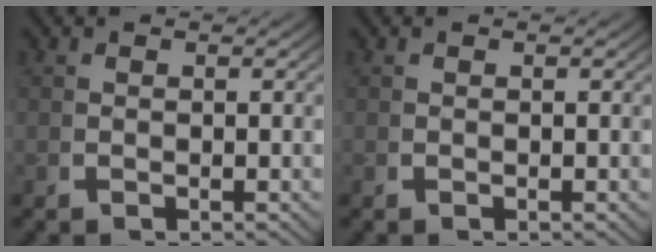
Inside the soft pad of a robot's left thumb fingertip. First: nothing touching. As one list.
[{"total": 0.0}]